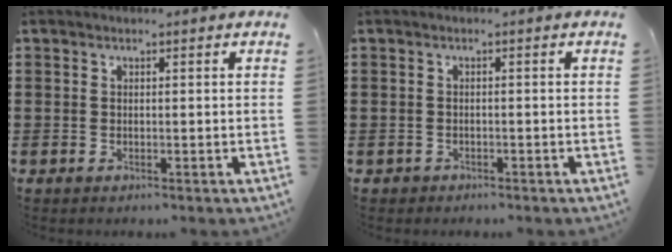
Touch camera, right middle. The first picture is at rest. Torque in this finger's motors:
{"motor_torque": [0.05, 0.16, -0.03, -0.01]}